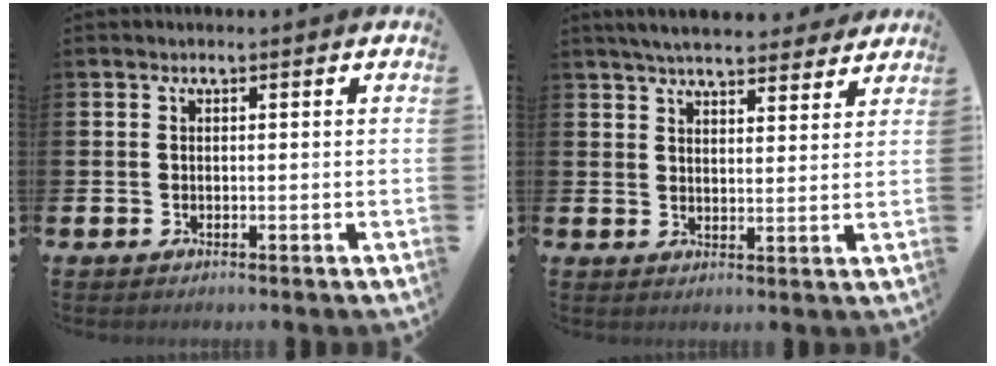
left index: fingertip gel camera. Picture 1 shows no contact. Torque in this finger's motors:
{"motor_torque": [0.84, -1.30, -0.03, 0.14]}